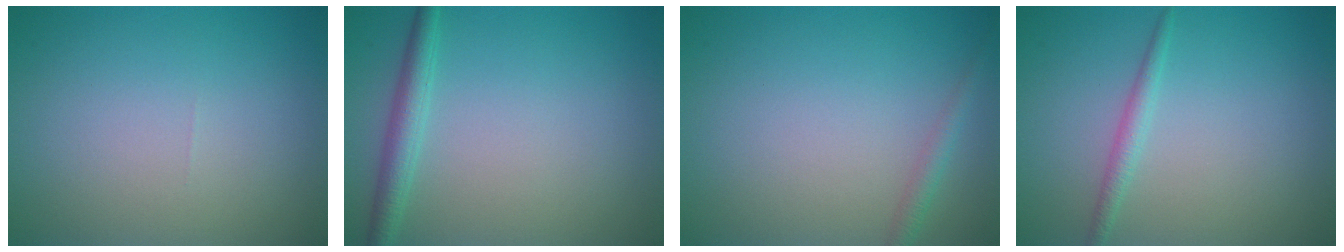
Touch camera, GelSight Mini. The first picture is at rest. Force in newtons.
{"total": 2.3, "press": 2.3, "slide": 0.1}
{"total": 1.3, "press": 1.3, "slide": 0.1}
{"total": 1.4, "press": 1.4, "slide": 0.1}